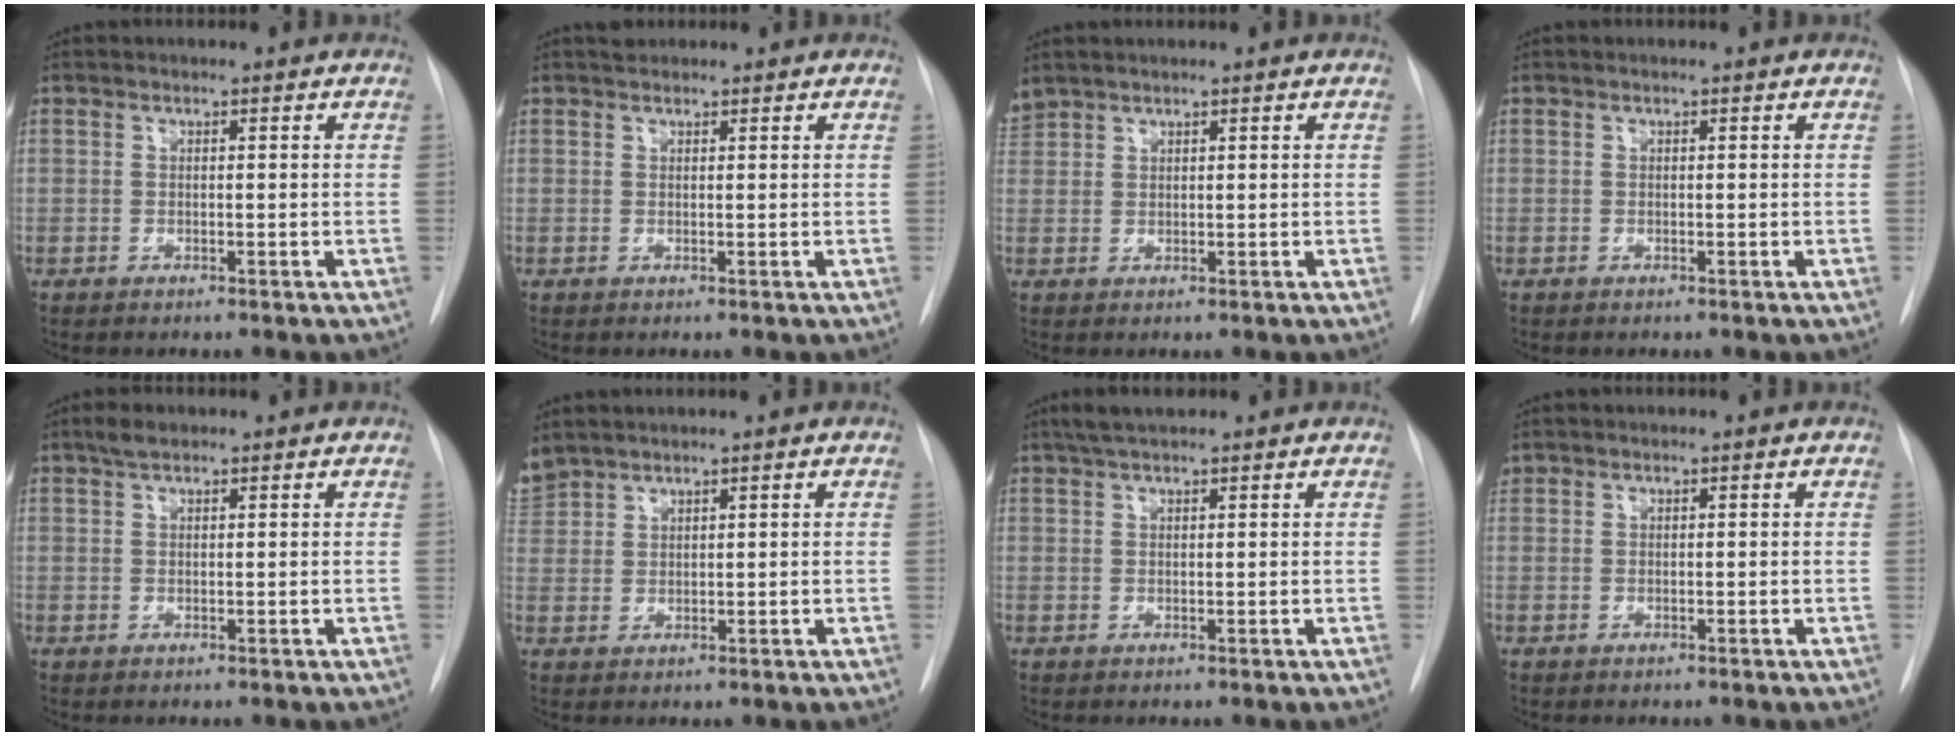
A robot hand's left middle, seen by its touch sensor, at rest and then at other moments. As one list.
[{"total": 1.2, "force": [1.1, 0.5, 0.1], "torque": [-0.007, 0.011, 0.017]}, {"total": 2.1, "force": [2.0, 0.6, 0.1], "torque": [-0.010, 0.017, 0.046]}, {"total": 0.0}, {"total": 2.0, "force": [1.5, 0.7, 1.1], "torque": [-0.024, 0.009, 0.027]}, {"total": 3.9, "force": [3.7, 1.3, 0.4], "torque": [-0.022, 0.016, 0.085]}, {"total": 3.6, "force": [2.9, 0.6, 2.0], "torque": [-0.038, 0.018, 0.051]}, {"total": 0.6, "force": [0.5, 0.4, 0.0], "torque": [0.000, 0.013, 0.009]}]